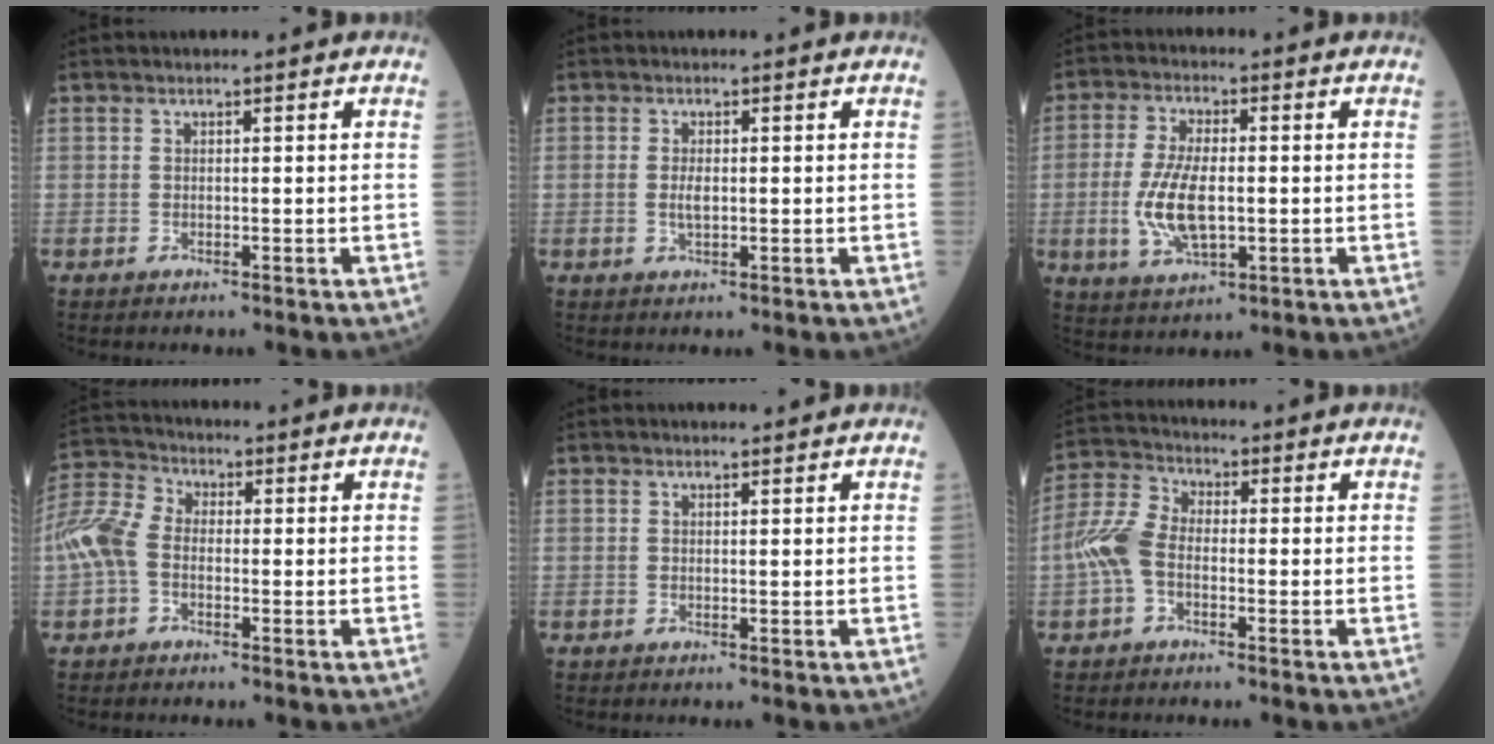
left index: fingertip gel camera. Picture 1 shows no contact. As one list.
[{"total": 1.7, "force": [-0.1, 0.6, 1.6], "torque": [-0.032, -0.001, 0.000]}, {"total": 8.9, "force": [-1.2, 3.5, 8.1], "torque": [-0.176, -0.002, -0.018]}, {"total": 7.5, "force": [-1.3, 4.8, 5.6], "torque": [-0.145, 0.020, -0.037]}, {"total": 0.9, "force": [0.9, -0.1, 0.1], "torque": [-0.006, -0.001, 0.015]}, {"total": 5.9, "force": [-1.6, 3.5, 4.6], "torque": [-0.118, 0.014, -0.043]}]